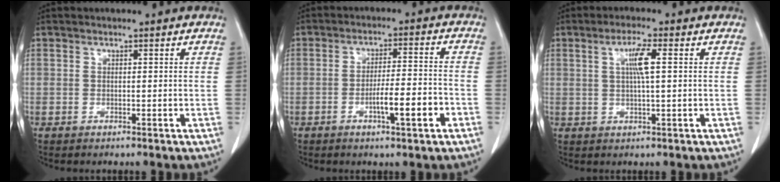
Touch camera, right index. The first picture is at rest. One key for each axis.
{"total": 6.9, "fx": -2.8, "fy": 0.6, "fz": 6.3, "tx": -0.097, "ty": 0.004, "tz": -0.042}
{"total": 4.4, "fx": 1.0, "fy": 0.2, "fz": 4.3, "tx": -0.080, "ty": 0.002, "tz": 0.017}